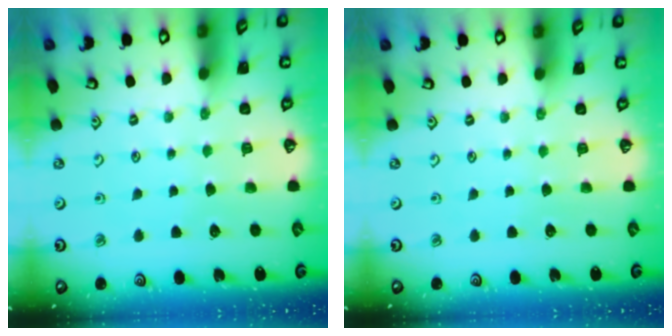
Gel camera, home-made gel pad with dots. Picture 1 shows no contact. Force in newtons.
{"total": 0.0}